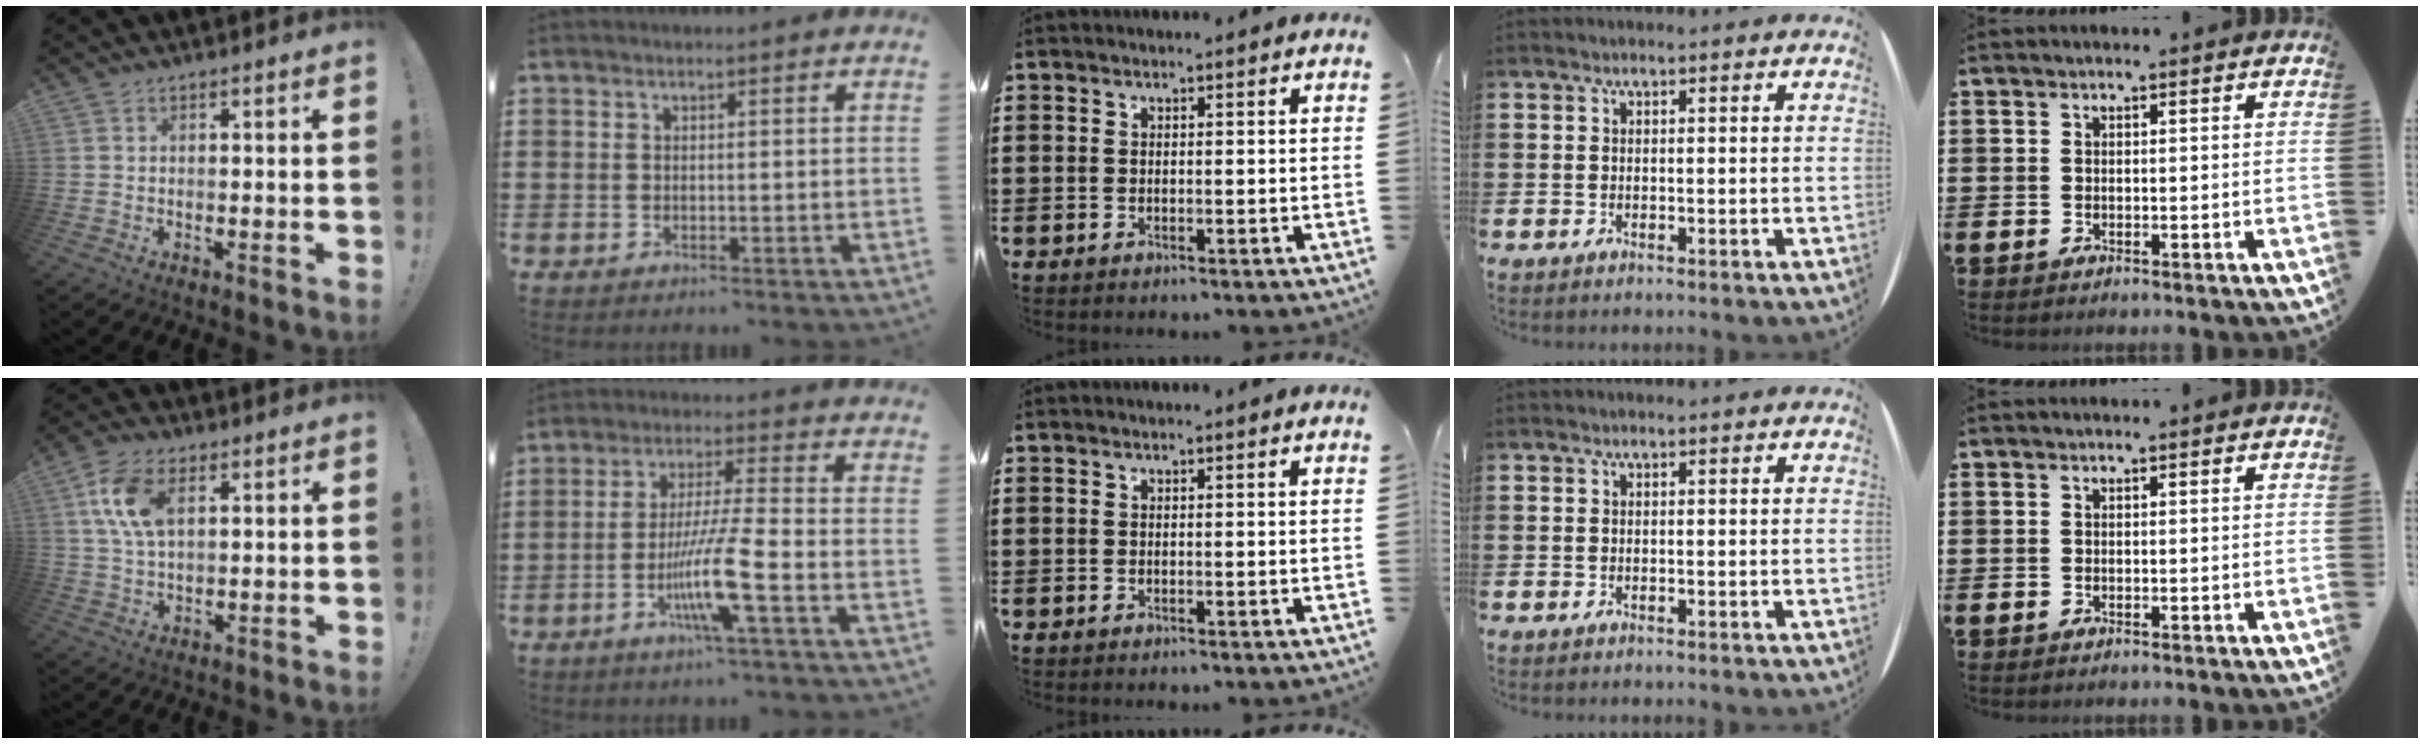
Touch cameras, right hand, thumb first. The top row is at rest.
{"thumb": {"total": 10.6, "force": [3.7, 5.8, 8.0], "torque": [-0.172, 0.004, 0.067]}, "index": {"total": 9.5, "force": [-3.7, 0.2, 8.7], "torque": [-0.170, -0.013, -0.072]}}